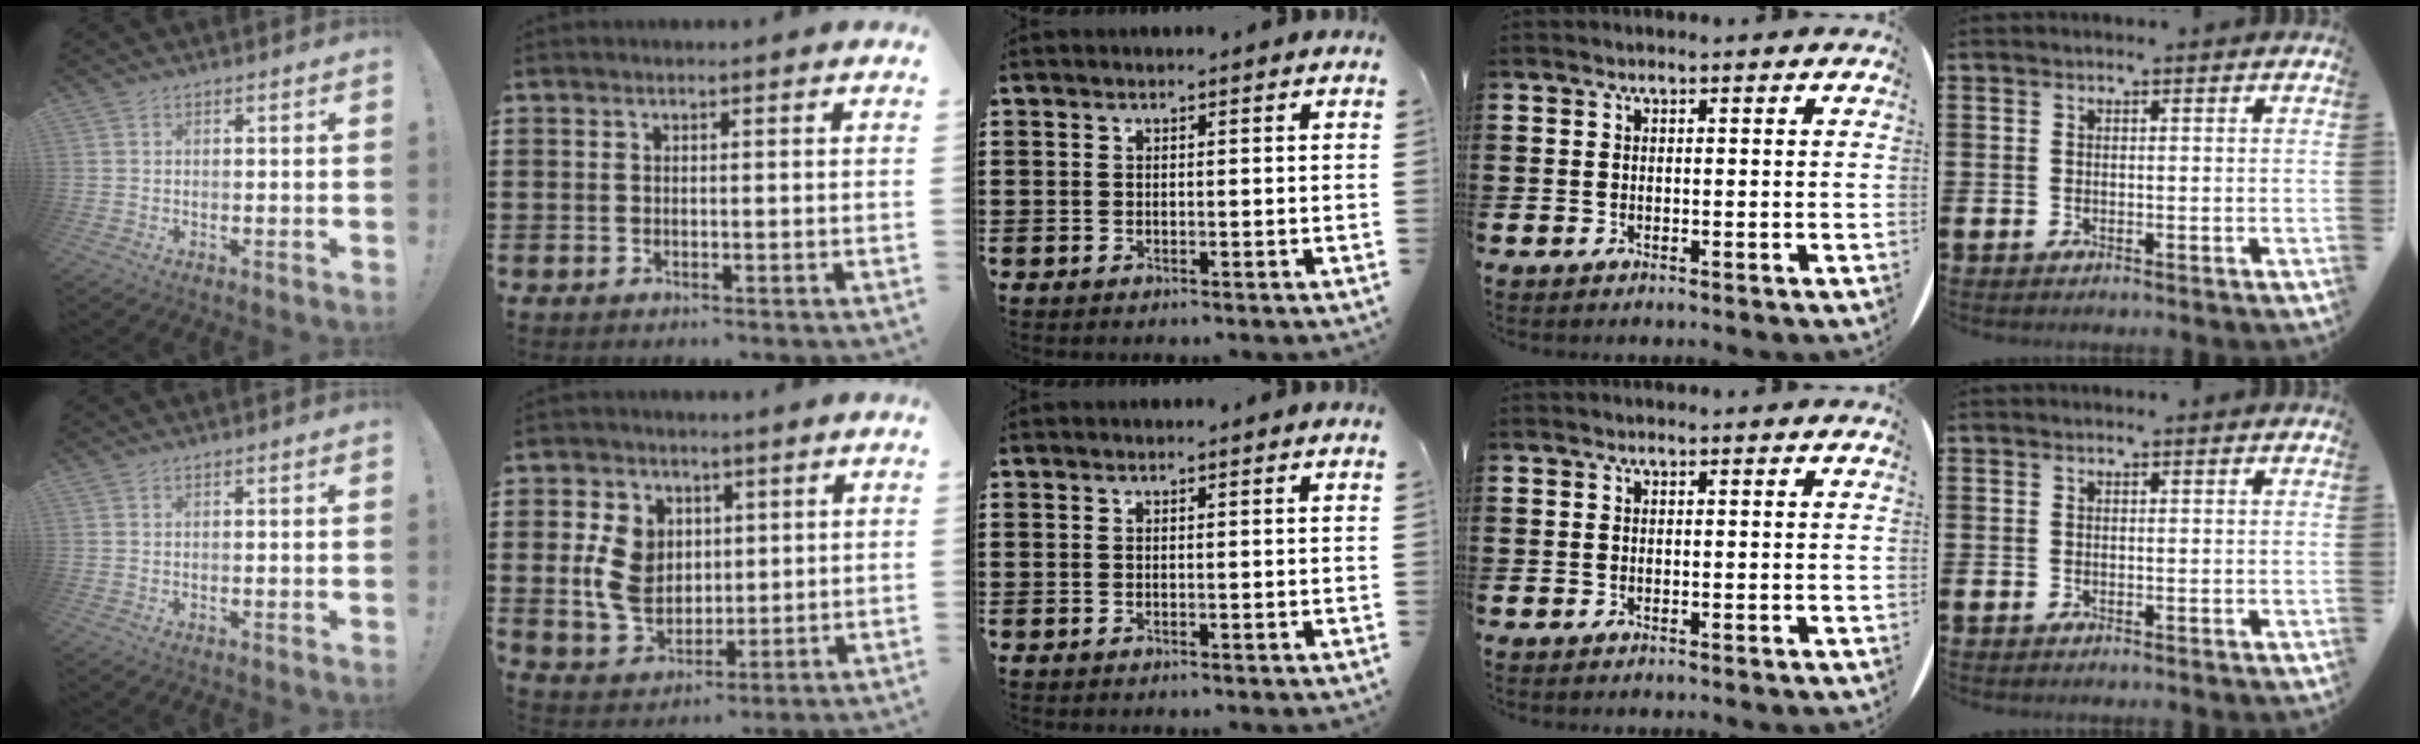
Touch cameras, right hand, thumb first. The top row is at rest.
{"index": {"total": 8.6, "force": [1.0, 6.9, 5.0], "torque": [-0.119, 0.005, 0.013]}}